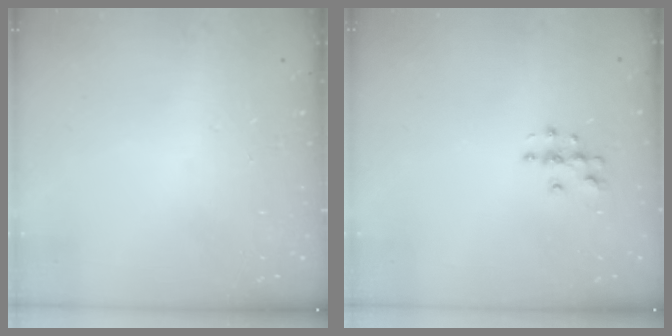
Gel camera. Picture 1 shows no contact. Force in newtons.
{"total": 3.9, "press": 3.9, "slide": 0.3}